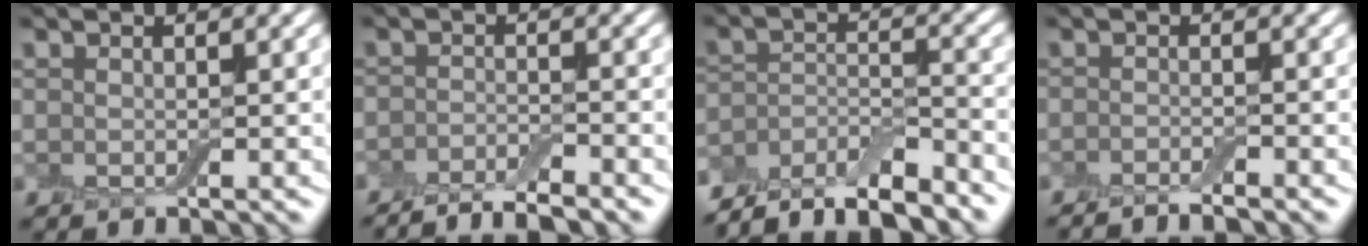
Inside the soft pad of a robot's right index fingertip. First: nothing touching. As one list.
[{"total": 4.7, "force": [-3.9, 1.2, 2.2], "torque": [-0.032, -0.002, -0.072]}, {"total": 8.1, "force": [-7.1, 2.2, 3.2], "torque": [-0.056, -0.002, -0.125]}, {"total": 2.4, "force": [-2.2, 0.2, 1.0], "torque": [-0.013, 0.004, -0.036]}]